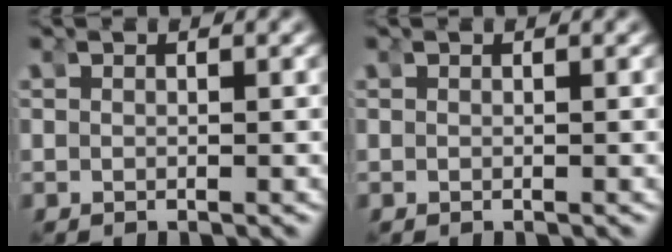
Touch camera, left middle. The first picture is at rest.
{"total": 0.0}